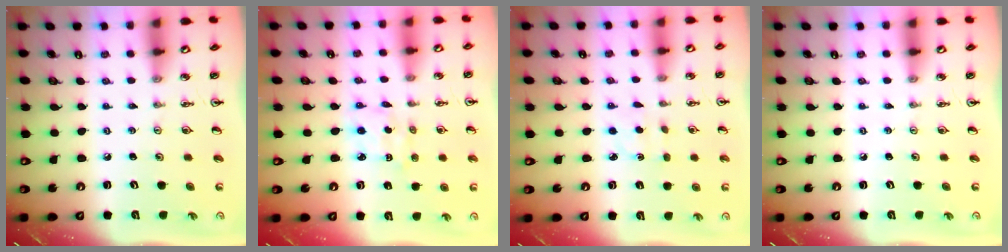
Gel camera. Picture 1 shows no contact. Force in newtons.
{"total": 3.1, "press": 3.1, "slide": 0.5}
{"total": 1.6, "press": 1.5, "slide": 0.5}
{"total": 0.0}